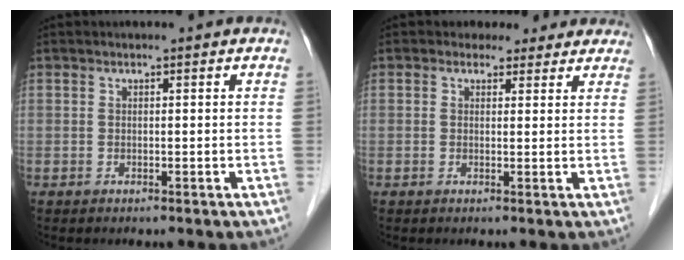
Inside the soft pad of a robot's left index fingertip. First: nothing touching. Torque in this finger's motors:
{"motor_torque": [1.13, -1.01, -0.09, -0.14]}